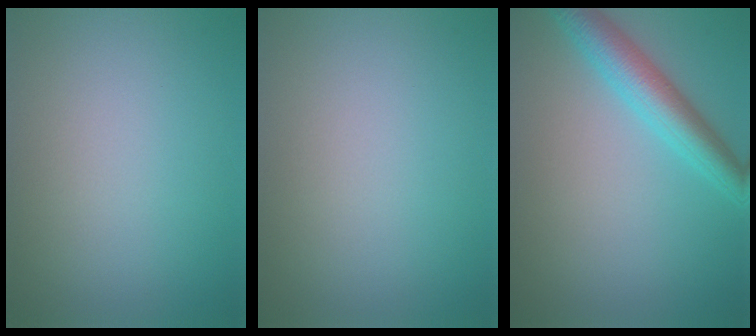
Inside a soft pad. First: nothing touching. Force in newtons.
{"total": 0.0}
{"total": 4.5, "press": 4.5, "slide": 0.1}